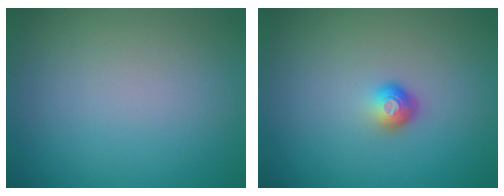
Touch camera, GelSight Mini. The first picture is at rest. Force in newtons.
{"total": 1.8, "press": 1.2, "slide": 1.3}